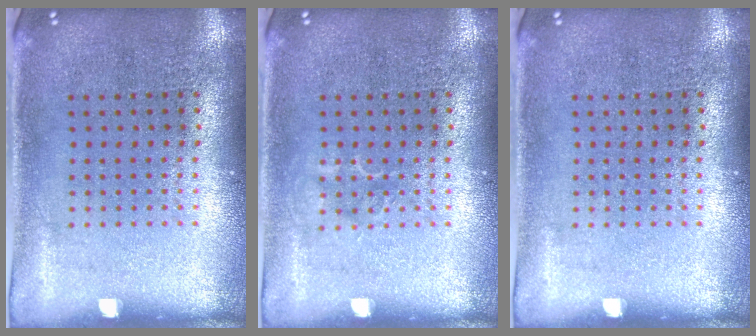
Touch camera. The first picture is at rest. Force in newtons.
{"total": 0.9, "press": 0.9, "slide": 0.3}
{"total": 0.0}